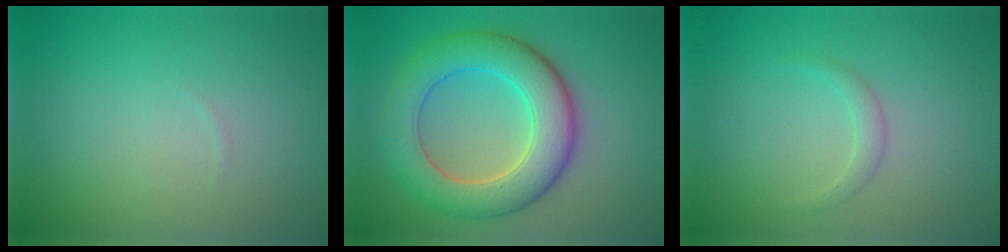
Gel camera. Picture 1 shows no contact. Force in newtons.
{"total": 7.8, "press": 7.8, "slide": 0.4}
{"total": 1.2, "press": 1.1, "slide": 0.1}